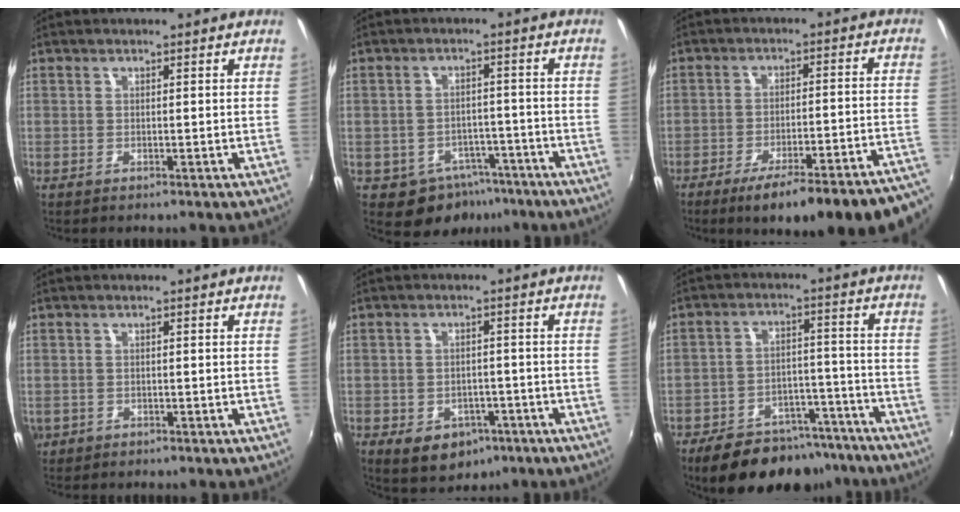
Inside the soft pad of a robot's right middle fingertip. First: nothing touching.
{"total": 8.1, "force": [-5.0, 5.9, 2.5], "torque": [-0.053, 0.013, -0.052]}
{"total": 21.7, "force": [-17.7, 1.9, 12.5], "torque": [-0.153, -0.037, -0.236]}
{"total": 2.4, "force": [-0.5, 2.1, 0.9], "torque": [-0.020, -0.004, -0.005]}
{"total": 8.5, "force": [-4.2, 6.3, 3.9], "torque": [-0.083, -0.007, -0.046]}
{"total": 16.3, "force": [-12.6, 8.2, 6.2], "torque": [-0.124, 0.032, -0.166]}